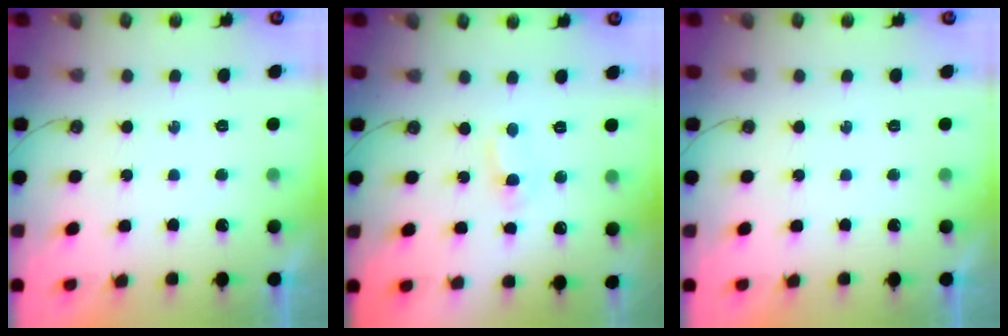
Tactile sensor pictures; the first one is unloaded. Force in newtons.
{"total": 2.0, "press": 2.0, "slide": 0.3}
{"total": 0.0}